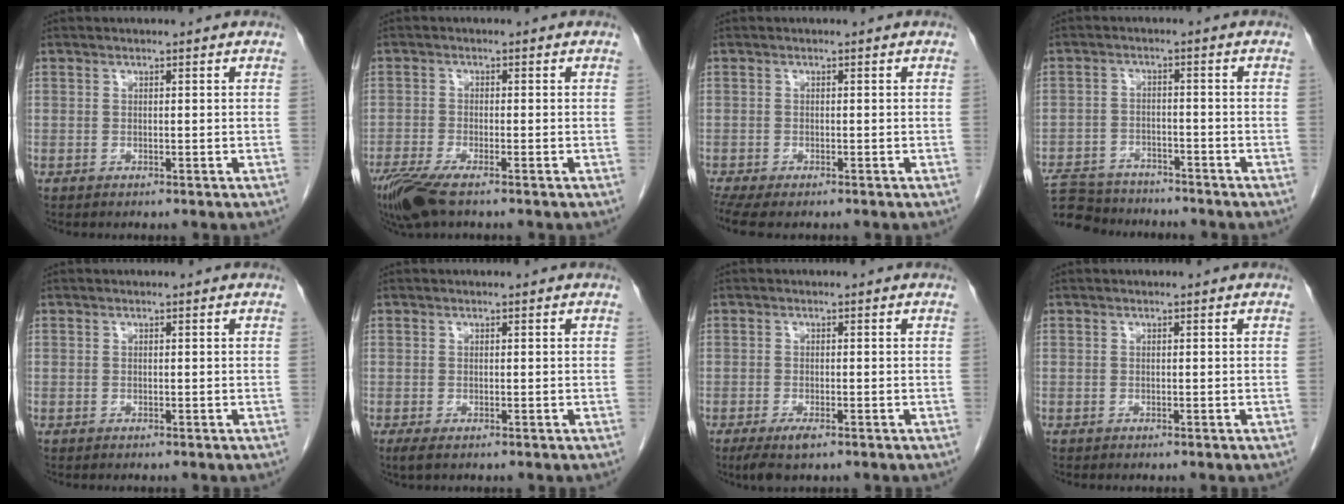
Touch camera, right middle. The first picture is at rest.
{"total": 6.5, "force": [-4.6, 1.1, 4.5], "torque": [-0.087, -0.018, -0.085]}
{"total": 5.2, "force": [-4.0, 1.6, 2.9], "torque": [-0.053, -0.010, -0.066]}
{"total": 12.5, "force": [-11.3, 4.2, 3.5], "torque": [-0.081, 0.004, -0.170]}
{"total": 0.0}
{"total": 1.2, "force": [-0.8, 0.3, 0.9], "torque": [-0.016, -0.004, -0.010]}
{"total": 3.4, "force": [-2.1, 0.9, 2.5], "torque": [-0.051, -0.008, -0.034]}
{"total": 0.0}